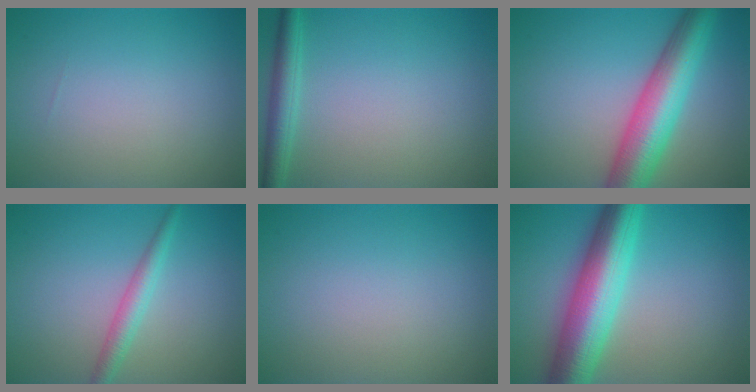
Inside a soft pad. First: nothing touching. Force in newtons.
{"total": 2.7, "press": 2.7, "slide": 0.1}
{"total": 8.2, "press": 8.2, "slide": 0.3}
{"total": 2.3, "press": 2.3, "slide": 0.0}
{"total": 0.0}
{"total": 9.3, "press": 9.3, "slide": 0.3}